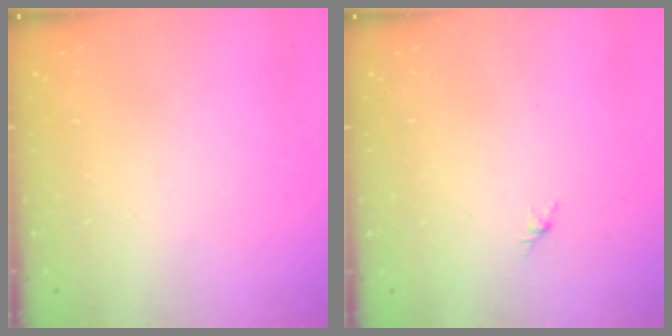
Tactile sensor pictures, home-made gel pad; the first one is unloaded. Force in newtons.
{"total": 0.0}